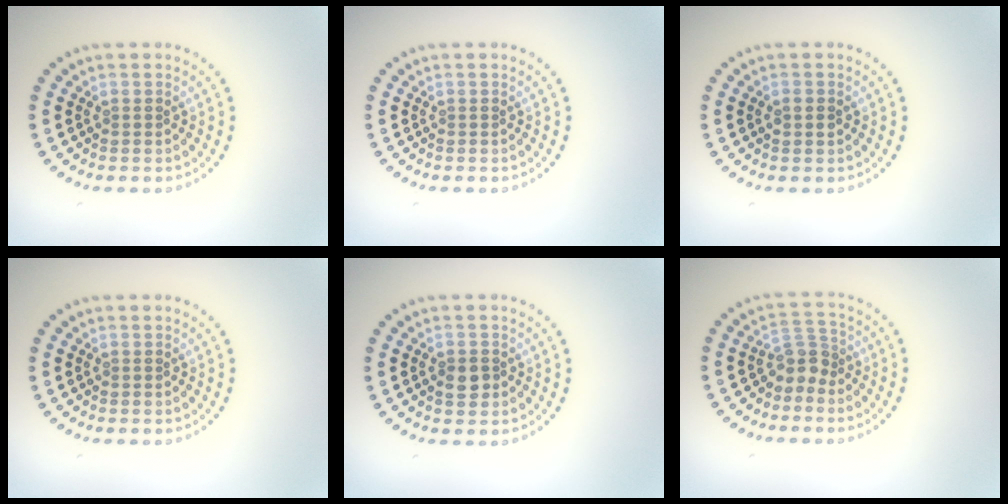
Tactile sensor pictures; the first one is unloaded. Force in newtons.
{"total": 0.0}
{"total": 1.4, "press": 1.4, "slide": 0.1}
{"total": 0.0}
{"total": 1.7, "press": 1.7, "slide": 0.3}
{"total": 2.4, "press": 1.7, "slide": 1.6}